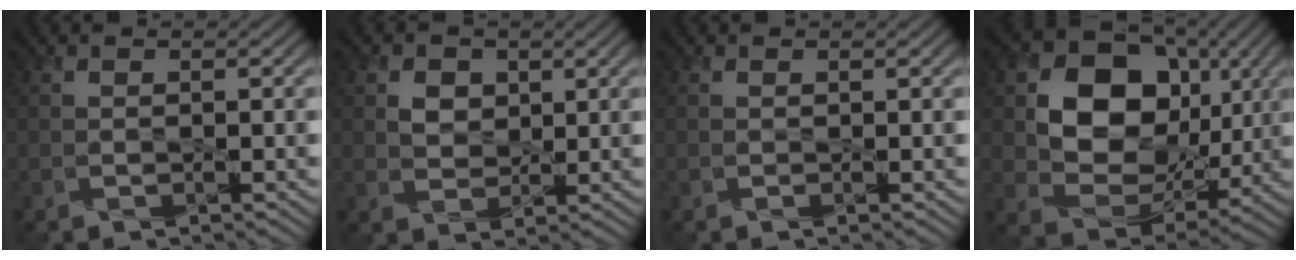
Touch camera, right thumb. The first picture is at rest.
{"total": 2.4, "force": [1.2, 2.0, 0.5], "torque": [-0.015, -0.001, 0.013]}
{"total": 0.0}
{"total": 13.1, "force": [2.9, 10.4, 7.4], "torque": [-0.143, -0.003, 0.051]}